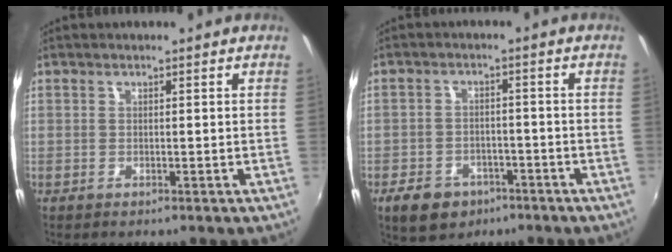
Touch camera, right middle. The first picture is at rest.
{"total": 8.4, "force": [-5.2, 5.7, 3.4], "torque": [-0.095, 0.001, -0.071]}